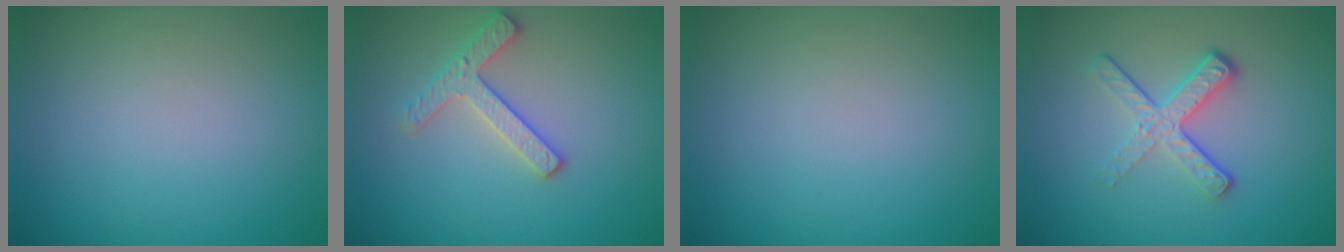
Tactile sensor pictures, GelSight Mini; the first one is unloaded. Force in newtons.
{"total": 2.6, "press": 2.6, "slide": 0.3}
{"total": 0.0}
{"total": 4.0, "press": 2.6, "slide": 3.1}